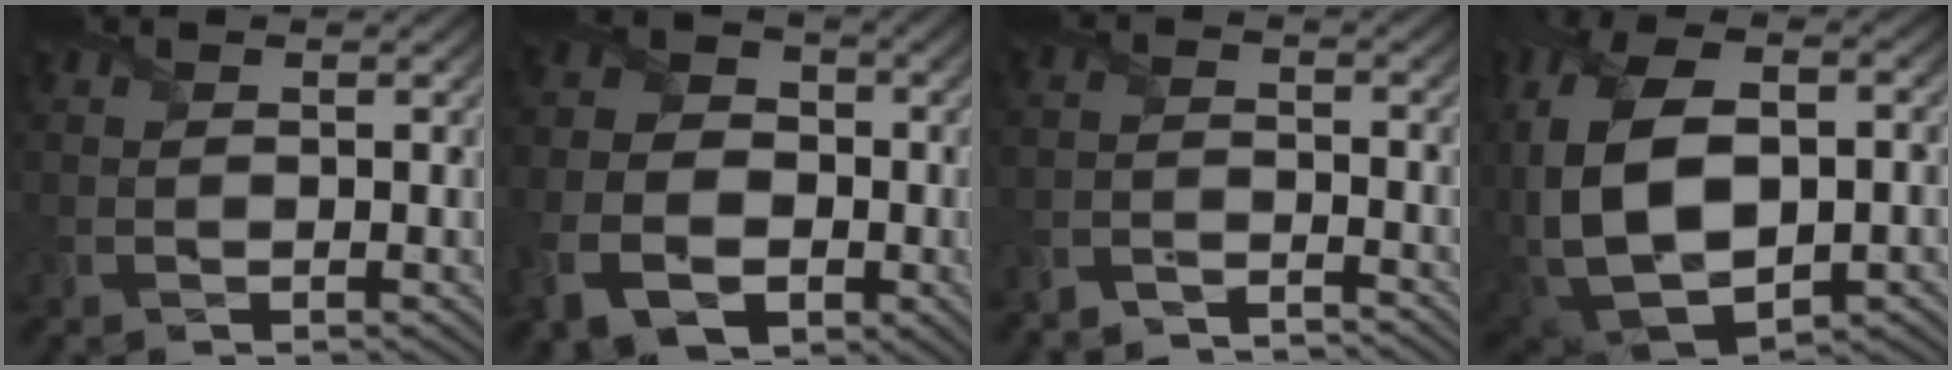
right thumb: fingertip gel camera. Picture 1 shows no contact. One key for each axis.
{"total": 11.8, "fx": -4.5, "fy": 9.0, "fz": 6.3, "tx": -0.155, "ty": -0.034, "tz": -0.088}
{"total": 4.0, "fx": -4.0, "fy": -0.2, "fz": 0.2, "tx": -0.003, "ty": -0.003, "tz": -0.086}
{"total": 17.5, "fx": -1.2, "fy": 11.7, "fz": 12.9, "tx": -0.276, "ty": -0.022, "tz": 0.020}